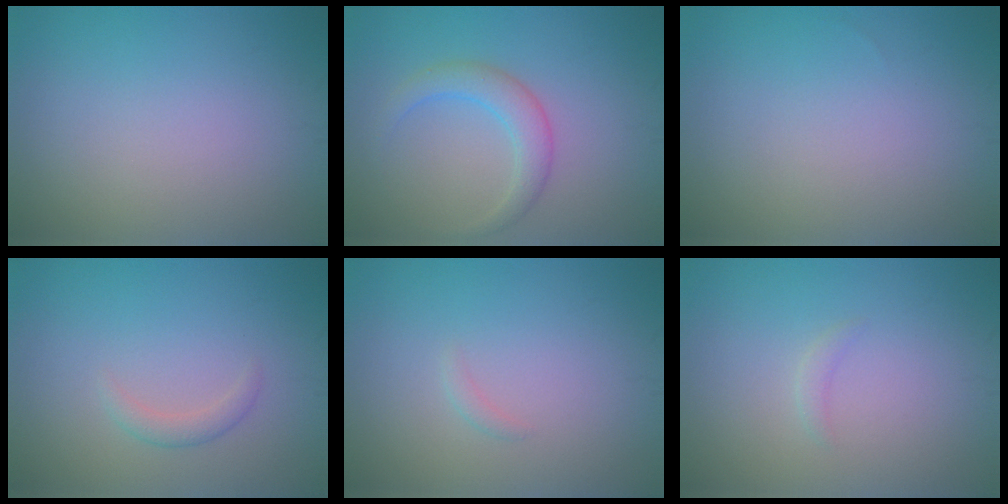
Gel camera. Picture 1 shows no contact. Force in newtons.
{"total": 2.8, "press": 2.8, "slide": 0.2}
{"total": 0.0}
{"total": 1.3, "press": 1.3, "slide": 0.1}
{"total": 0.6, "press": 0.6, "slide": 0.0}
{"total": 0.7, "press": 0.7, "slide": 0.1}